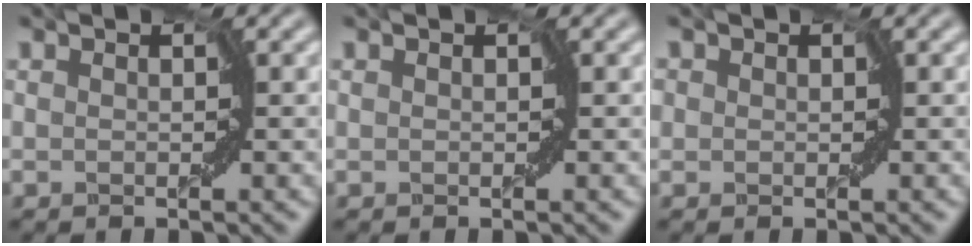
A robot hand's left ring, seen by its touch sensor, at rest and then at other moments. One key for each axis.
{"total": 0.0}
{"total": 1.6, "fx": 0.8, "fy": 1.2, "fz": 0.5, "tx": 0.000, "ty": 0.008, "tz": -0.010}